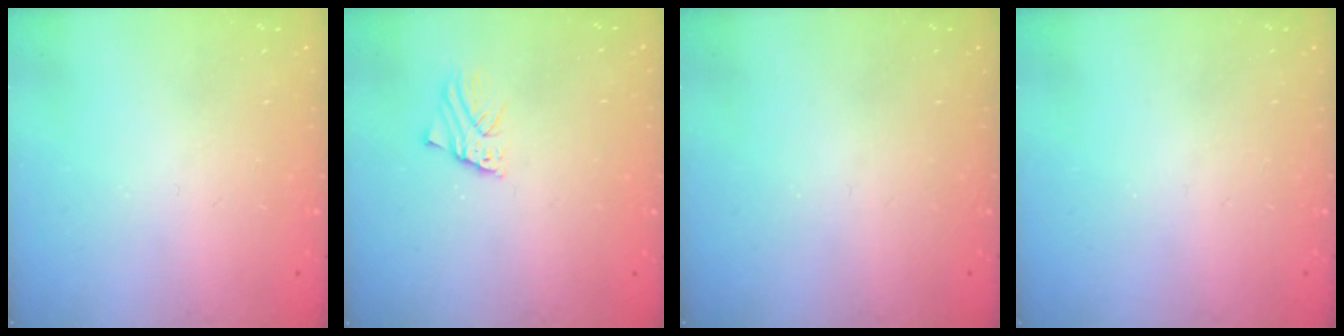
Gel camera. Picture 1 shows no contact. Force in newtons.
{"total": 1.8, "press": 1.8, "slide": 0.1}
{"total": 0.0}
{"total": 0.0}